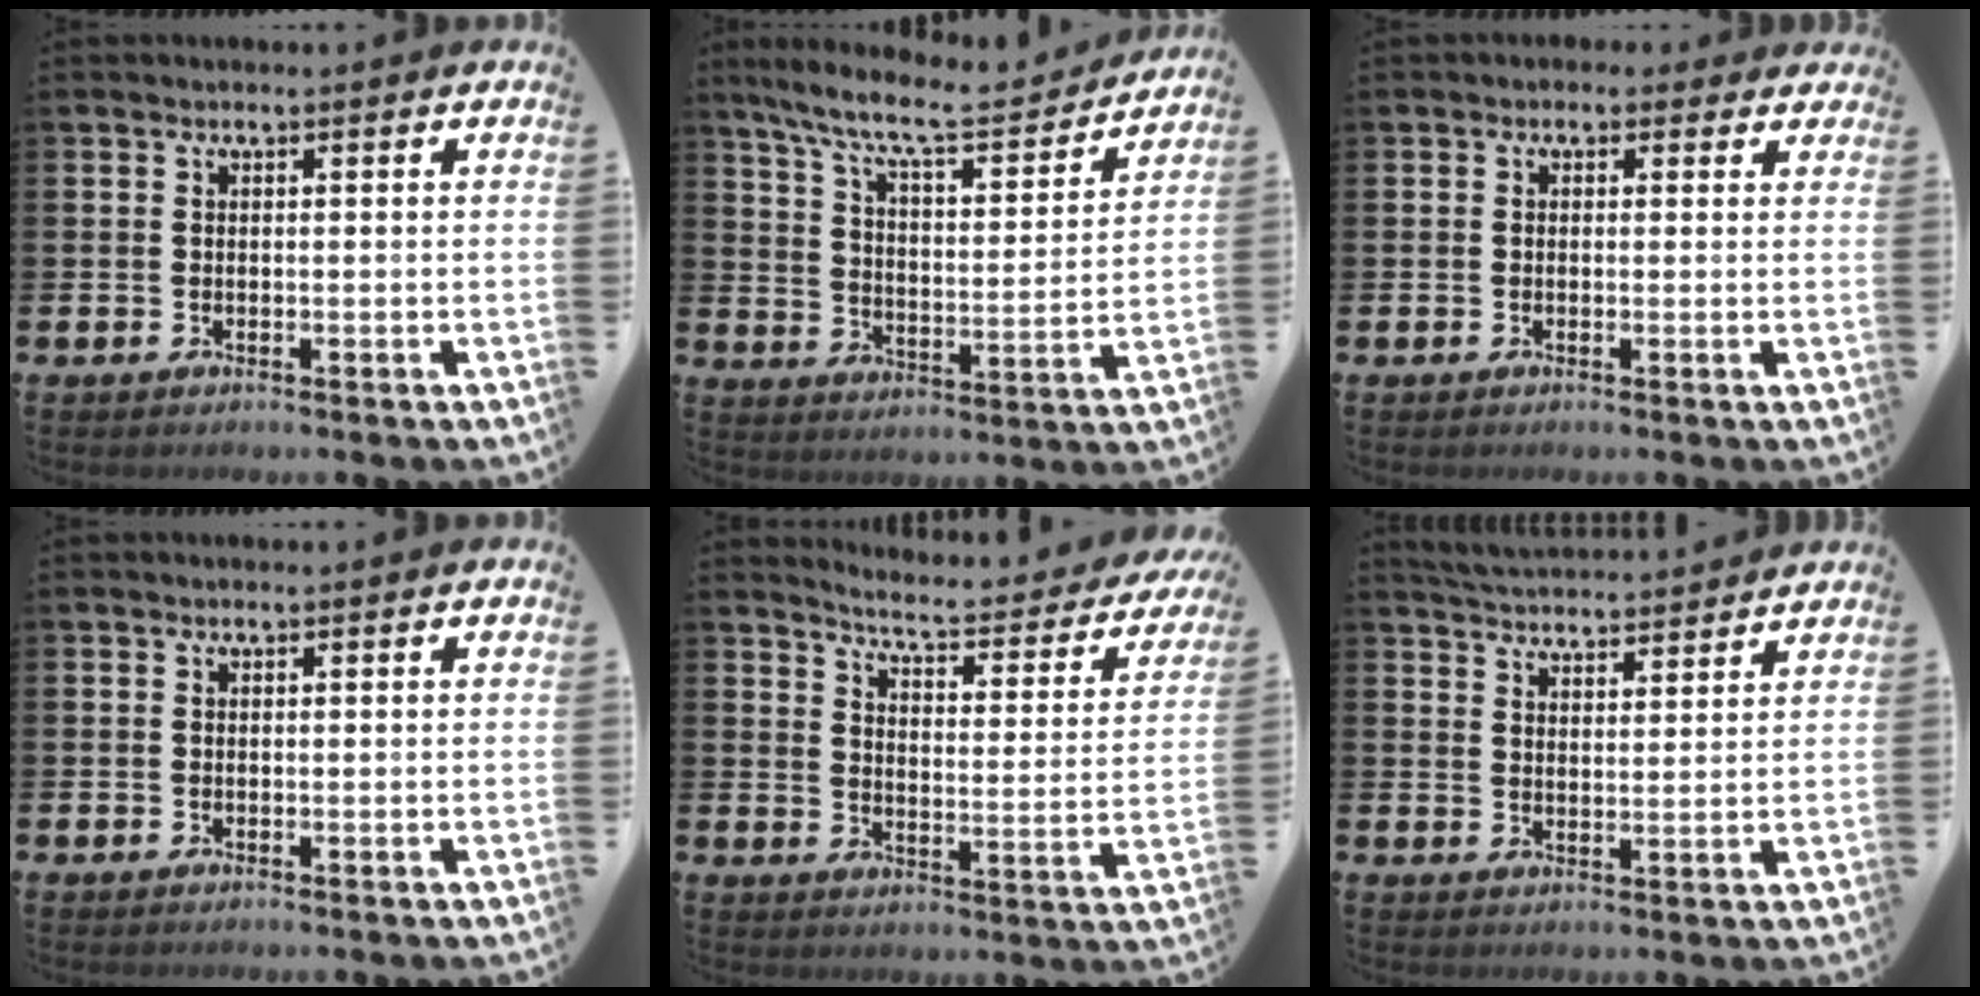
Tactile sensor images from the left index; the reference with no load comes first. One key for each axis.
{"total": 9.5, "fx": 8.4, "fy": 1.5, "fz": 4.2, "tx": -0.107, "ty": -0.055, "tz": 0.141}
{"total": 1.1, "fx": 0.4, "fy": 1.0, "fz": 0.3, "tx": -0.003, "ty": 0.008, "tz": 0.004}
{"total": 0.0}
{"total": 4.7, "fx": 4.5, "fy": 0.3, "fz": 1.5, "tx": -0.046, "ty": -0.045, "tz": 0.066}
{"total": 4.6, "fx": 4.6, "fy": 0.2, "fz": 0.0, "tx": -0.018, "ty": -0.030, "tz": 0.083}